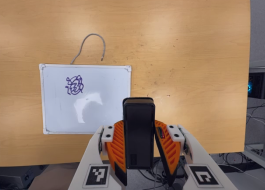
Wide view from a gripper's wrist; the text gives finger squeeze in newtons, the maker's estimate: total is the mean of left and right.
{"total": 5.3, "left": 4.3, "right": 6.2}